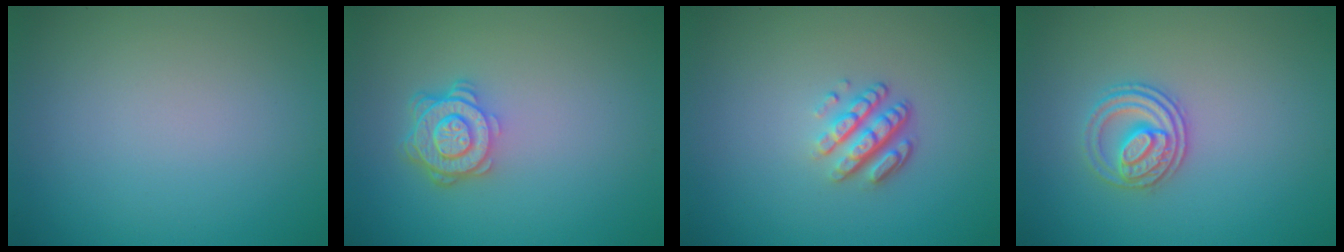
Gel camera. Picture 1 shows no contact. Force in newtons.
{"total": 4.1, "press": 3.1, "slide": 2.6}
{"total": 3.4, "press": 2.5, "slide": 2.4}
{"total": 2.8, "press": 2.6, "slide": 1.1}